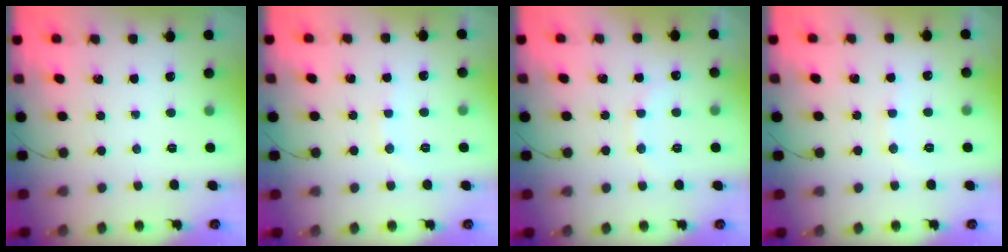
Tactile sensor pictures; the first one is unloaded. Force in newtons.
{"total": 5.8, "press": 5.6, "slide": 1.6}
{"total": 7.3, "press": 7.3, "slide": 0.6}
{"total": 6.6, "press": 6.5, "slide": 1.2}